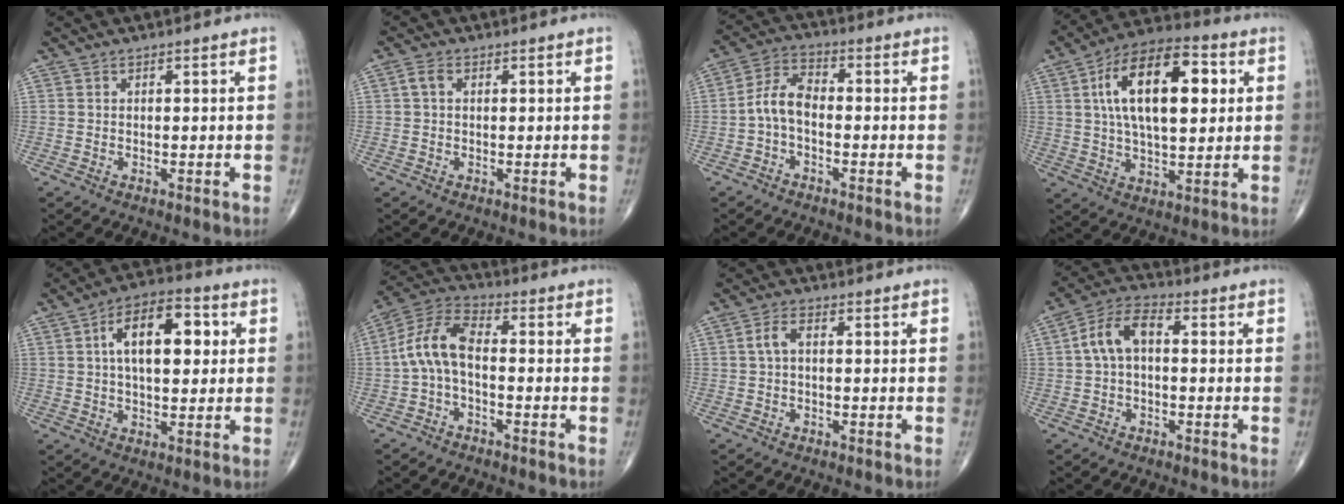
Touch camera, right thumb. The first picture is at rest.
{"total": 2.0, "force": [0.4, 1.3, 1.5], "torque": [-0.030, 0.008, 0.007]}
{"total": 6.3, "force": [-1.5, 3.5, 5.0], "torque": [-0.096, 0.028, -0.039]}
{"total": 19.2, "force": [4.4, 9.2, 16.3], "torque": [-0.258, 0.013, 0.068]}
{"total": 13.6, "force": [2.9, 7.0, 11.3], "torque": [-0.161, 0.016, 0.041]}
{"total": 8.9, "force": [-1.1, 4.4, 7.6], "torque": [-0.158, 0.035, -0.034]}
{"total": 3.0, "force": [0.2, 1.6, 2.6], "torque": [-0.054, 0.011, 0.002]}
{"total": 7.8, "force": [0.4, 4.4, 6.5], "torque": [-0.124, 0.029, -0.003]}